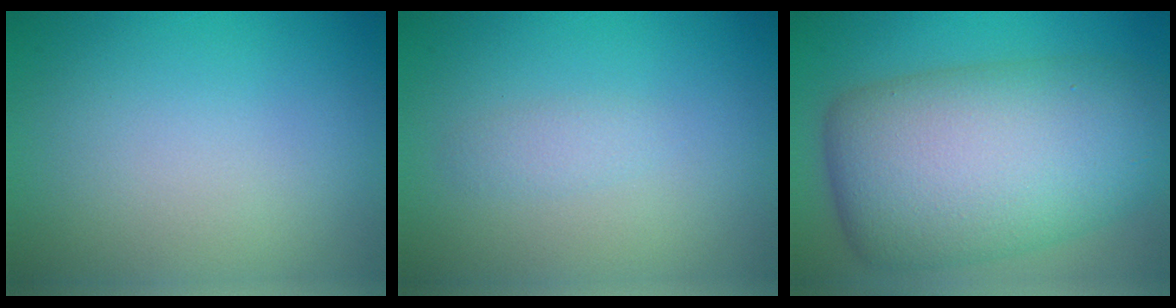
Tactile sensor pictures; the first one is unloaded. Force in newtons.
{"total": 1.0, "press": 1.0, "slide": 0.0}
{"total": 12.9, "press": 12.9, "slide": 0.3}